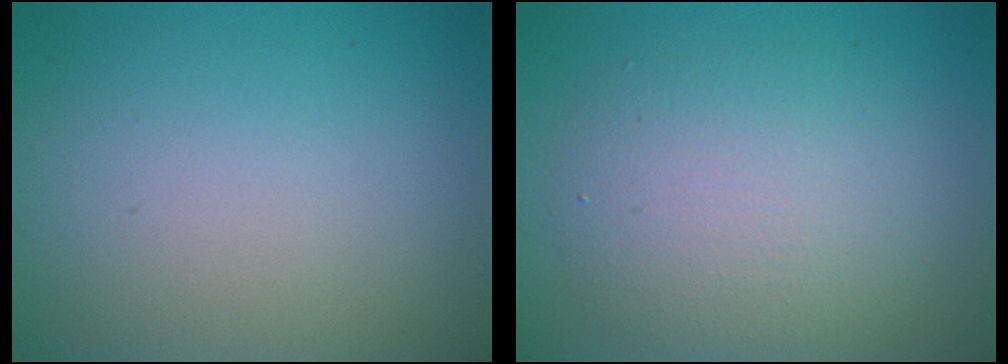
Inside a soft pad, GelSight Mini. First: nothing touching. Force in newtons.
{"total": 5.1, "press": 5.1, "slide": 0.2}